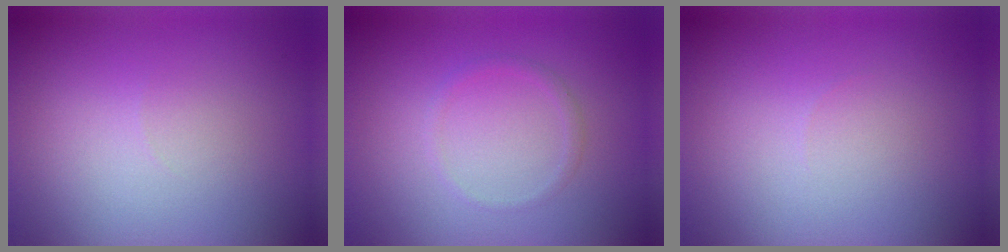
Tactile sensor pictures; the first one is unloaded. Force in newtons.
{"total": 0.9, "press": 0.9, "slide": 0.1}
{"total": 0.0}